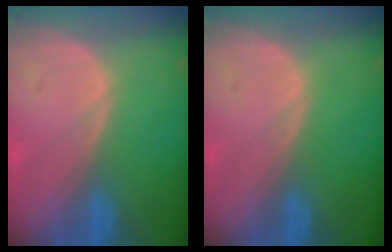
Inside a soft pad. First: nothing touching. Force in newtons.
{"total": 0.0}